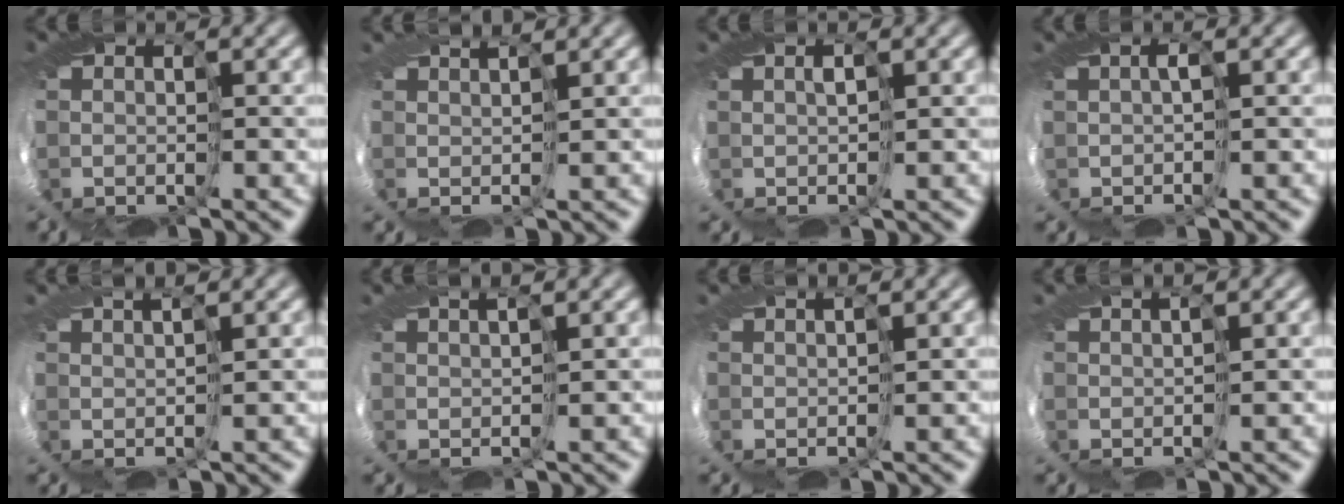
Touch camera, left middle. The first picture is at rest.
{"total": 3.7, "force": [2.7, -2.3, -1.2], "torque": [0.023, 0.021, 0.010]}
{"total": 1.9, "force": [0.7, -1.5, -0.9], "torque": [0.023, 0.012, 0.001]}
{"total": 1.8, "force": [0.2, -1.7, -0.7], "torque": [0.024, 0.010, 0.000]}
{"total": 3.1, "force": [2.2, -2.0, -0.7], "torque": [0.022, 0.026, 0.003]}
{"total": 2.8, "force": [1.6, -2.2, -0.9], "torque": [0.025, 0.024, 0.001]}
{"total": 2.7, "force": [1.8, -1.8, -0.8], "torque": [0.019, 0.022, 0.006]}
{"total": 2.5, "force": [1.2, -2.0, -0.9], "torque": [0.029, 0.017, 0.002]}